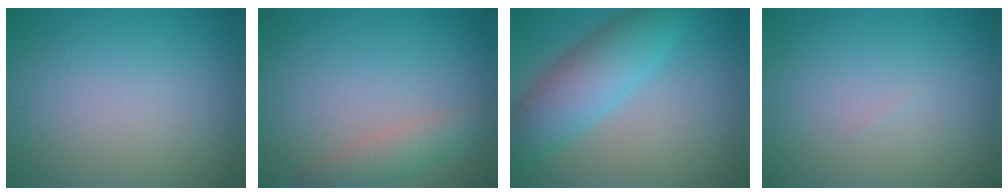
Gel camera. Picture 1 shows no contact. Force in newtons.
{"total": 2.4, "press": 2.4, "slide": 0.2}
{"total": 6.3, "press": 6.3, "slide": 0.1}
{"total": 0.0}